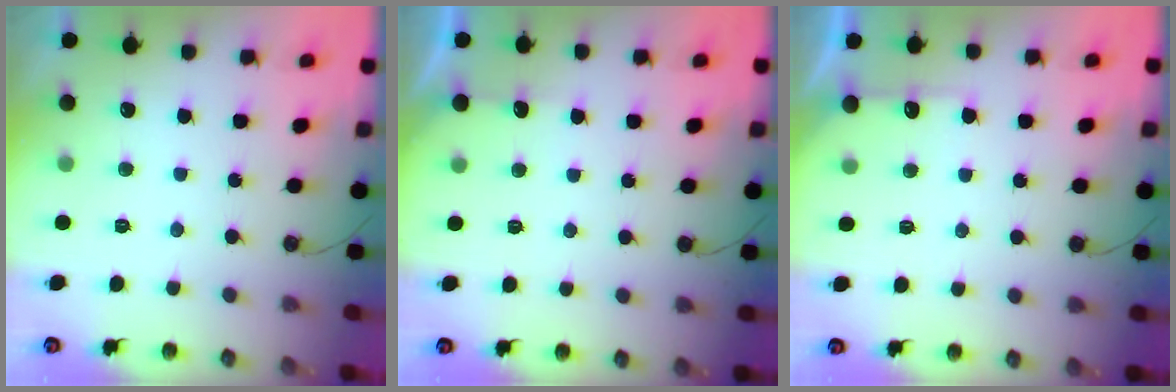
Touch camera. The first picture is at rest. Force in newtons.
{"total": 2.9, "press": 2.8, "slide": 0.4}
{"total": 4.4, "press": 4.4, "slide": 0.6}